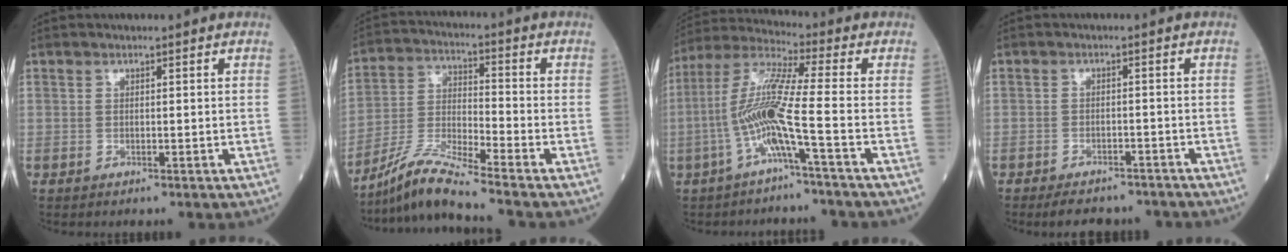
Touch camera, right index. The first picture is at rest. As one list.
[{"total": 8.9, "force": [-7.8, -1.6, 4.0], "torque": [-0.092, -0.020, -0.152]}, {"total": 10.5, "force": [-3.3, -1.0, 9.9], "torque": [-0.212, 0.011, -0.072]}, {"total": 7.2, "force": [-6.5, 2.4, 2.0], "torque": [-0.025, 0.000, -0.083]}]